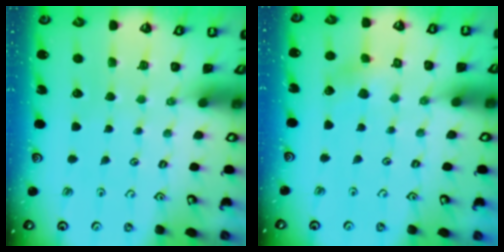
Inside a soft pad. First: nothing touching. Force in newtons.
{"total": 3.6, "press": 3.6, "slide": 0.3}